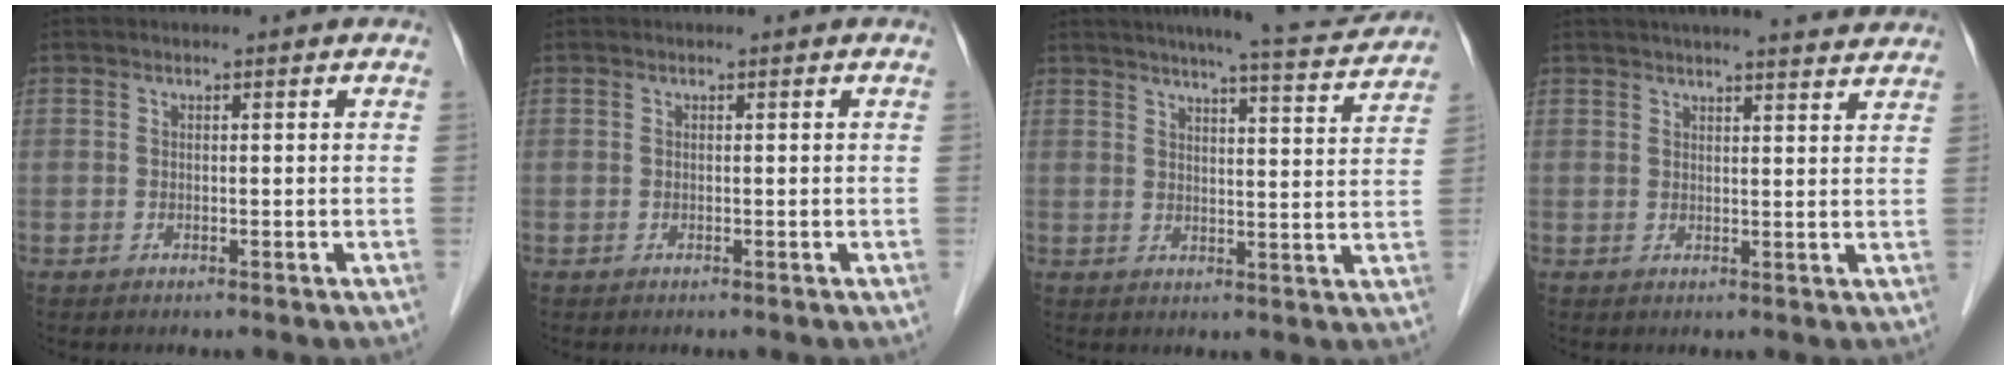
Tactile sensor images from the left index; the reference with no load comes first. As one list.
[{"total": 0.0}, {"total": 11.9, "force": [10.9, 0.2, 4.8], "torque": [-0.067, -0.007, 0.128]}, {"total": 12.2, "force": [11.1, 1.0, 5.0], "torque": [-0.068, 0.015, 0.131]}]